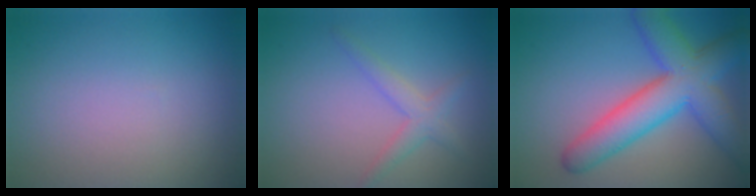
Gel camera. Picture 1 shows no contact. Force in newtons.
{"total": 2.1, "press": 2.1, "slide": 0.1}
{"total": 8.3, "press": 8.3, "slide": 0.3}